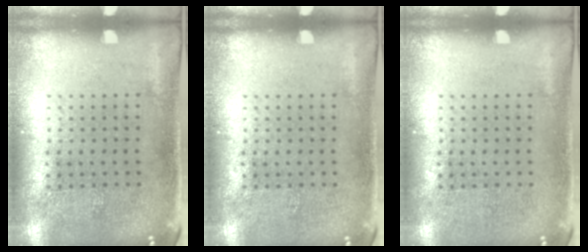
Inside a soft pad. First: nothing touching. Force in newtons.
{"total": 0.0}
{"total": 0.0}